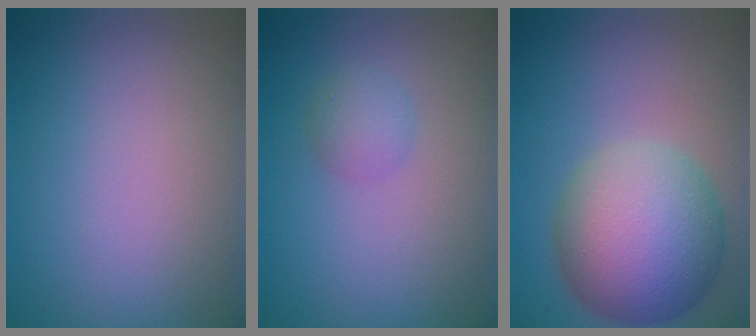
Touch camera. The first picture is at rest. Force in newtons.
{"total": 1.8, "press": 1.8, "slide": 0.0}
{"total": 9.4, "press": 9.4, "slide": 0.2}